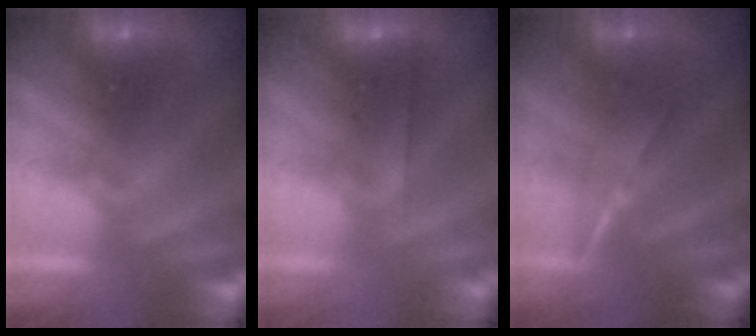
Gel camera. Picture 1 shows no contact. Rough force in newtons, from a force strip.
{"total": 1.9}
{"total": 1.6}